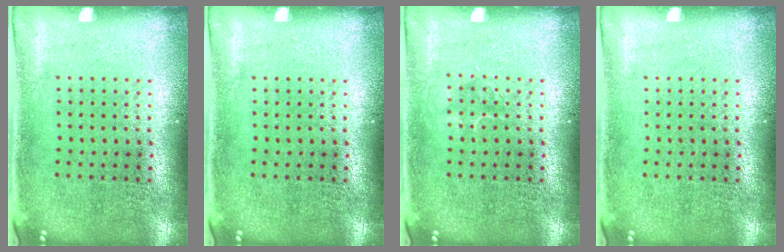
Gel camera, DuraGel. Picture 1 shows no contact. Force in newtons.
{"total": 0.0}
{"total": 1.0, "press": 0.9, "slide": 0.2}
{"total": 0.0}